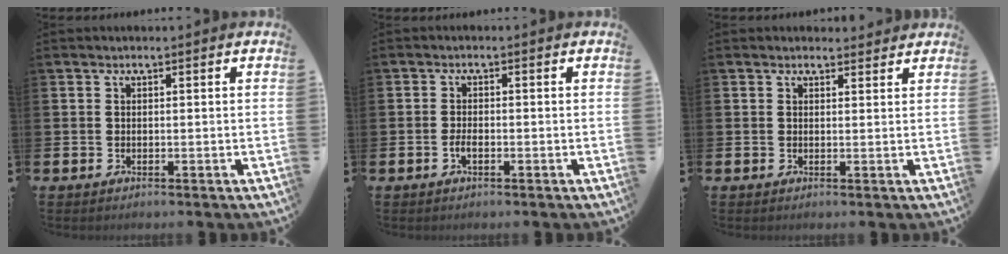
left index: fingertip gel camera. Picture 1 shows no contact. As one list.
[{"total": 1.5, "force": [-0.6, 0.6, 1.2], "torque": [-0.029, 0.003, -0.012]}, {"total": 1.4, "force": [1.3, 0.4, 0.1], "torque": [0.008, -0.004, 0.021]}]